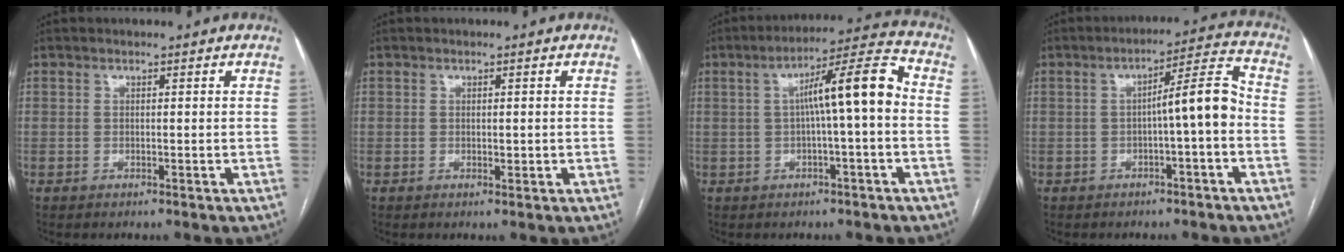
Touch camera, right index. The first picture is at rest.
{"total": 0.9, "force": [0.0, 0.5, 0.8], "torque": [-0.010, -0.003, 0.003]}
{"total": 10.1, "force": [0.1, 0.6, 10.1], "torque": [-0.156, 0.032, 0.000]}
{"total": 7.5, "force": [-1.3, 0.4, 7.4], "torque": [-0.107, 0.026, -0.018]}